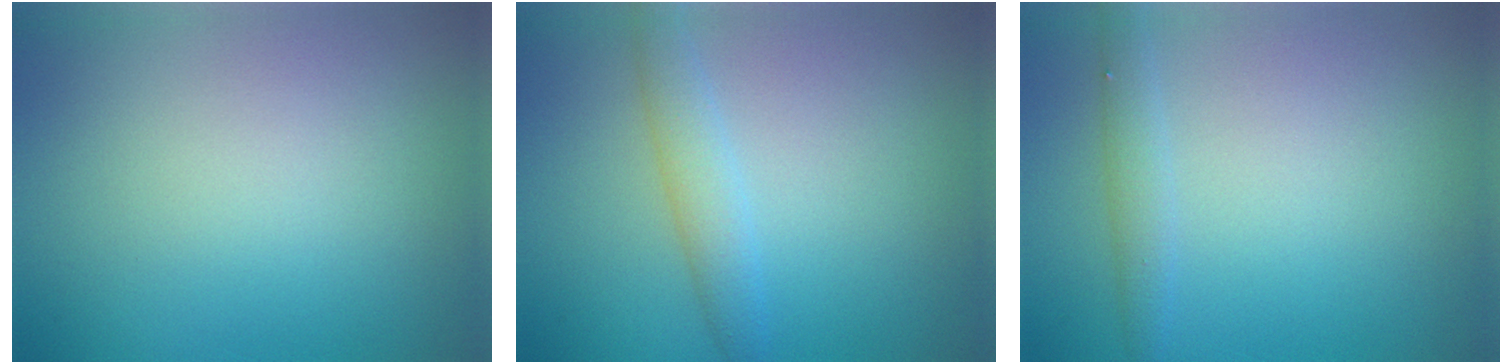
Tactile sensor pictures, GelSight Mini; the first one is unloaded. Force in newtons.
{"total": 2.3, "press": 2.3, "slide": 0.1}
{"total": 1.6, "press": 1.6, "slide": 0.0}